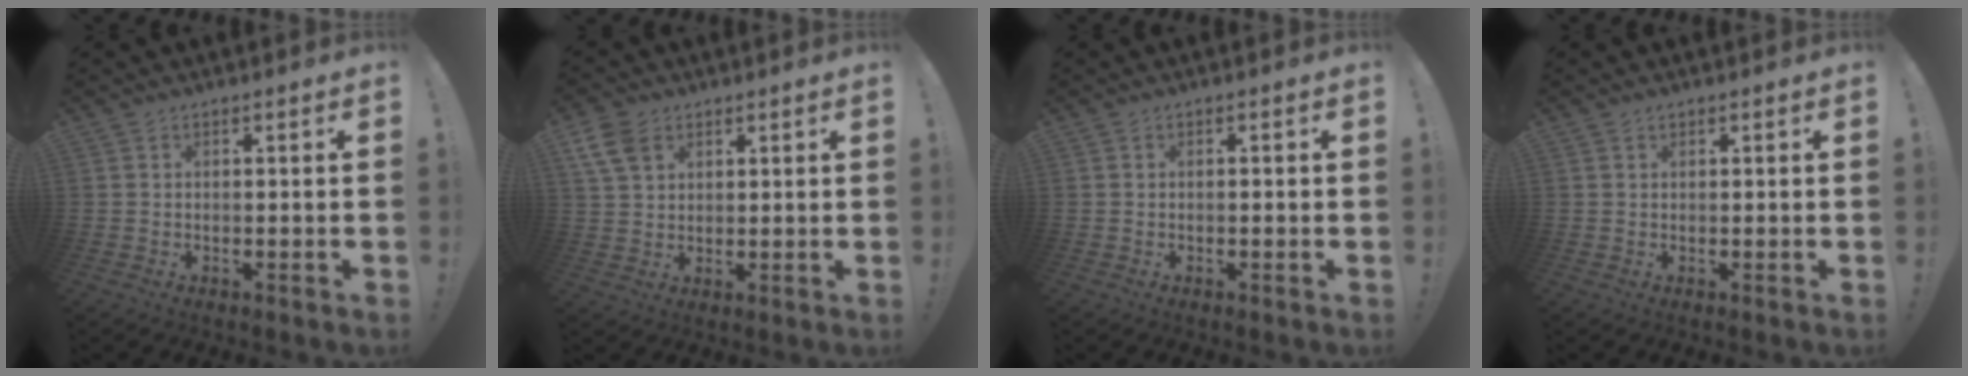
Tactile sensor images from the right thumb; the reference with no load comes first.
{"total": 8.6, "force": [4.4, 6.1, 4.2], "torque": [-0.076, -0.015, 0.087]}
{"total": 0.8, "force": [-0.5, 0.1, 0.6], "torque": [-0.010, 0.001, -0.008]}
{"total": 0.6, "force": [0.5, 0.3, 0.1], "torque": [0.005, -0.003, 0.008]}